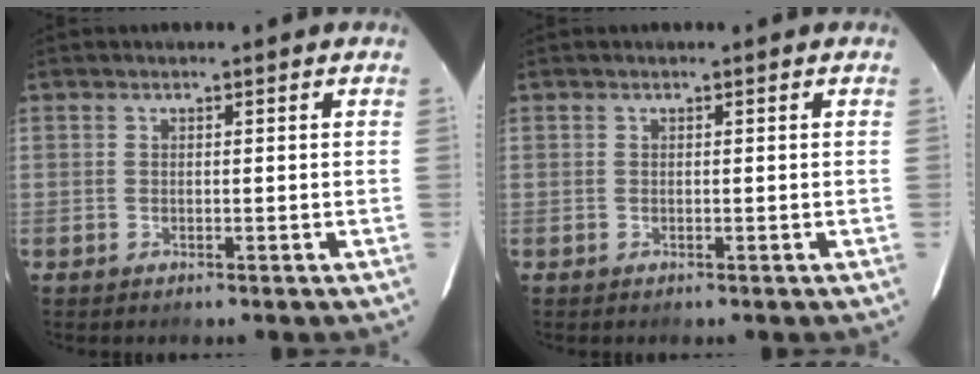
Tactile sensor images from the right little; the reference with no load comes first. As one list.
[{"total": 0.0}]